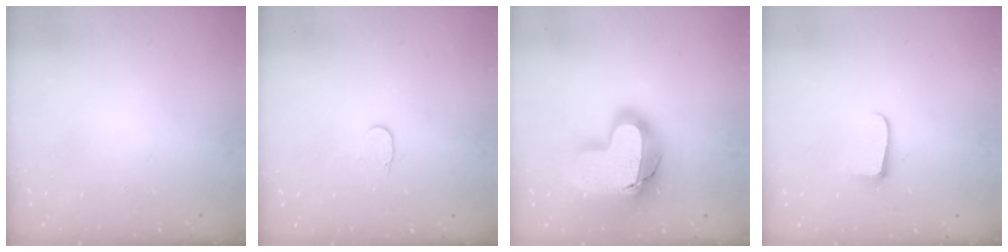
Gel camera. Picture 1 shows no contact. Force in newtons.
{"total": 3.6, "press": 3.6, "slide": 0.4}
{"total": 23.0, "press": 22.9, "slide": 1.6}
{"total": 6.2, "press": 6.1, "slide": 0.8}